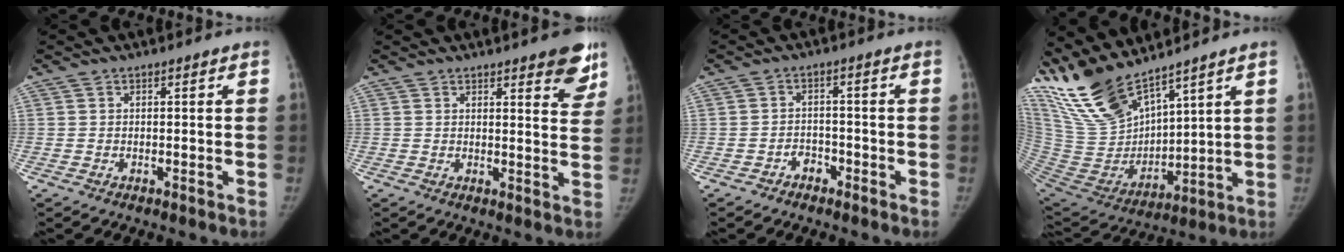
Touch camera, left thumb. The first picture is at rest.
{"total": 8.2, "force": [5.6, 2.4, 5.5], "torque": [-0.036, -0.029, 0.062]}
{"total": 2.6, "force": [-1.8, 1.9, 0.7], "torque": [-0.001, 0.019, -0.030]}
{"total": 17.2, "force": [14.6, 4.0, 8.1], "torque": [-0.139, -0.077, 0.308]}